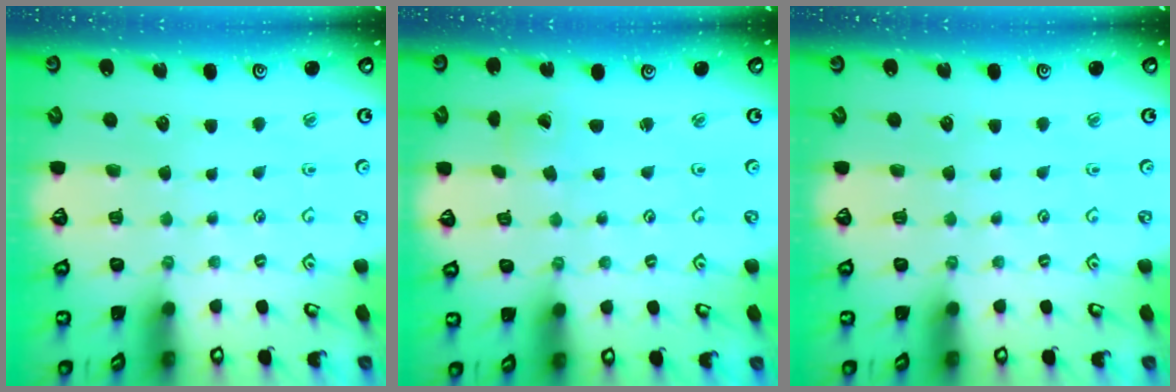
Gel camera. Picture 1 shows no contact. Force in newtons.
{"total": 0.7, "press": 0.7, "slide": 0.0}
{"total": 0.0}